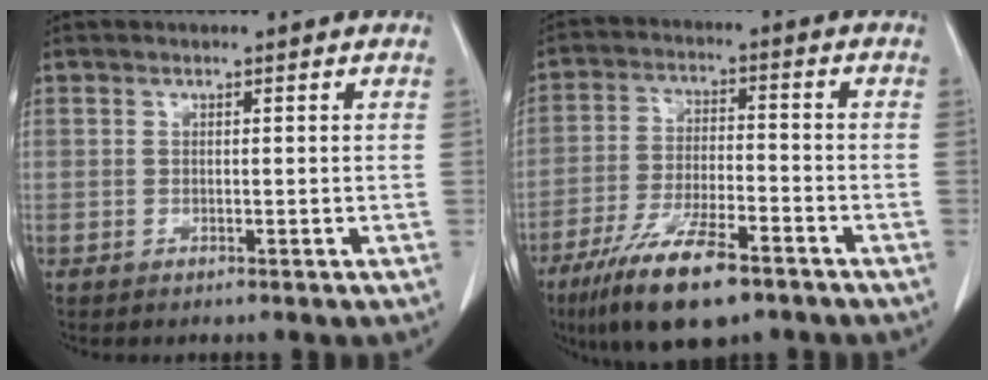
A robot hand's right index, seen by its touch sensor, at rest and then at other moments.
{"total": 13.0, "force": [-8.6, 3.1, 9.3], "torque": [-0.174, -0.020, -0.149]}